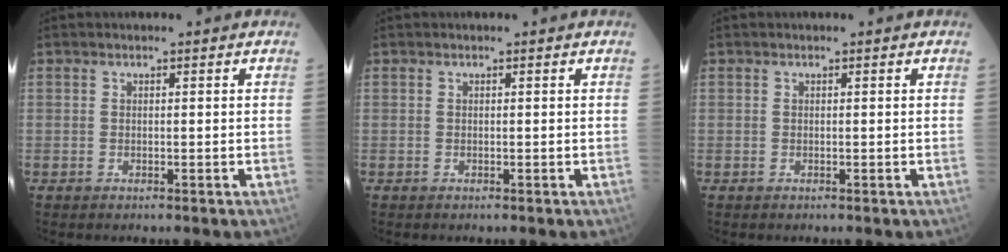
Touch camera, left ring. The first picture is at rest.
{"total": 0.0}
{"total": 0.0}